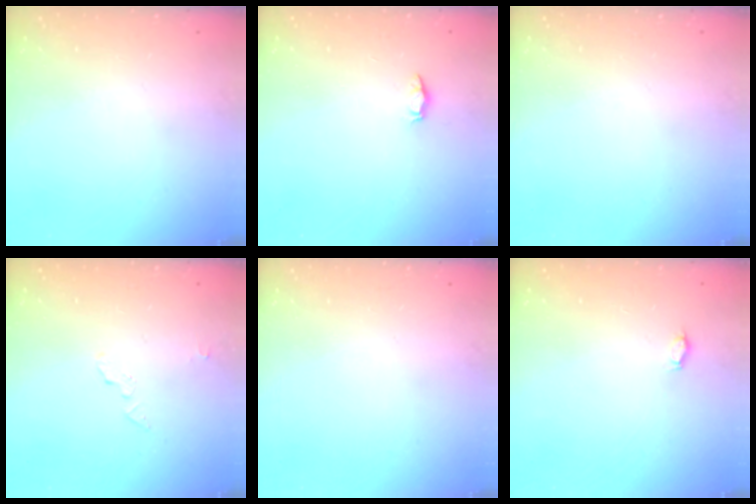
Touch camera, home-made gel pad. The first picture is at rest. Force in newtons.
{"total": 2.5, "press": 2.5, "slide": 0.3}
{"total": 0.0}
{"total": 2.8, "press": 2.8, "slide": 0.1}
{"total": 0.0}
{"total": 2.7, "press": 2.5, "slide": 1.1}